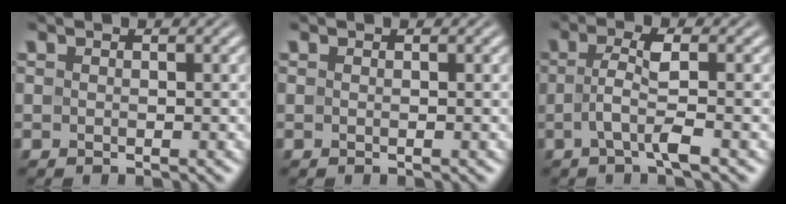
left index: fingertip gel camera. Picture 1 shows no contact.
{"total": 0.0}
{"total": 3.0, "force": [-0.5, 0.4, 2.9], "torque": [-0.058, 0.006, -0.013]}